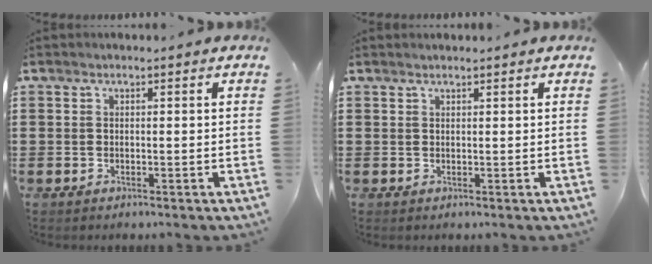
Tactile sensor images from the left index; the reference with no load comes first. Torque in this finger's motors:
{"motor_torque": [1.07, 1.04, 0.05, 0.00]}